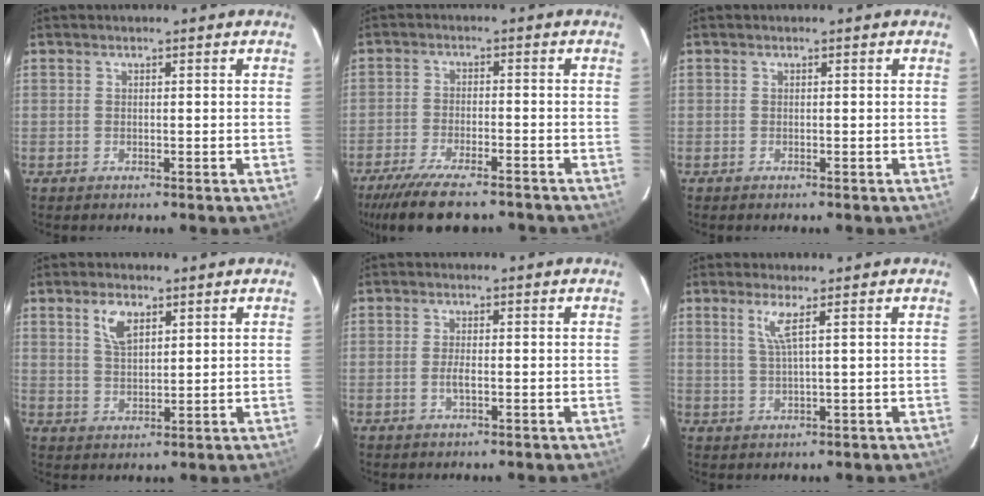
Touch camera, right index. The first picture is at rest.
{"total": 13.8, "force": [-11.2, 3.3, 7.2], "torque": [-0.159, -0.035, -0.182]}
{"total": 0.0}
{"total": 5.1, "force": [2.7, 2.5, 3.5], "torque": [-0.064, 0.006, 0.054]}
{"total": 1.8, "force": [-0.5, 0.4, 1.7], "torque": [-0.035, -0.002, -0.010]}
{"total": 3.3, "force": [1.5, -0.6, 2.8], "torque": [-0.055, -0.004, 0.033]}